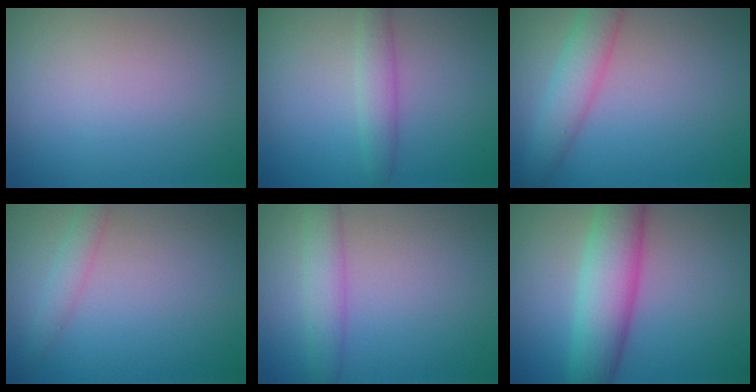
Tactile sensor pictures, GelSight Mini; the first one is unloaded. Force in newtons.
{"total": 2.1, "press": 2.1, "slide": 0.1}
{"total": 3.9, "press": 3.9, "slide": 0.3}
{"total": 1.7, "press": 1.7, "slide": 0.1}
{"total": 2.9, "press": 2.9, "slide": 0.1}
{"total": 6.5, "press": 6.5, "slide": 0.1}